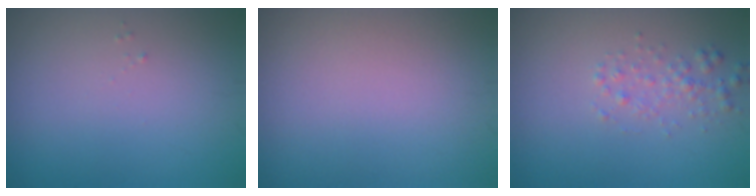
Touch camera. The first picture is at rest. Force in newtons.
{"total": 0.0}
{"total": 1.6, "press": 1.6, "slide": 0.0}